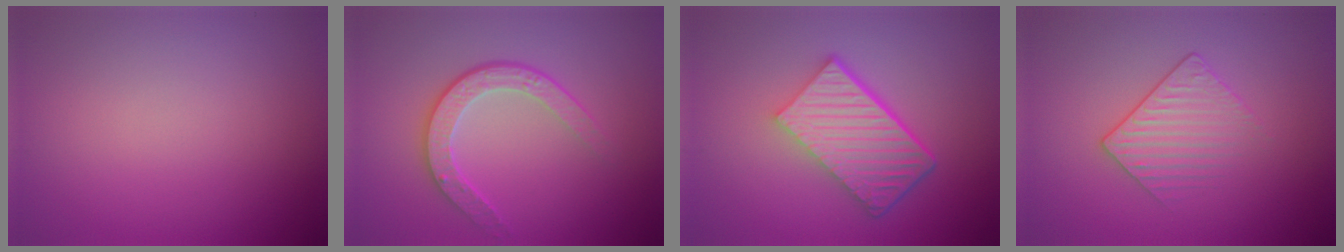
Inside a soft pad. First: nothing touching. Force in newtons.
{"total": 3.5, "press": 2.9, "slide": 2.0}
{"total": 6.2, "press": 4.2, "slide": 4.6}
{"total": 1.9, "press": 1.6, "slide": 1.0}